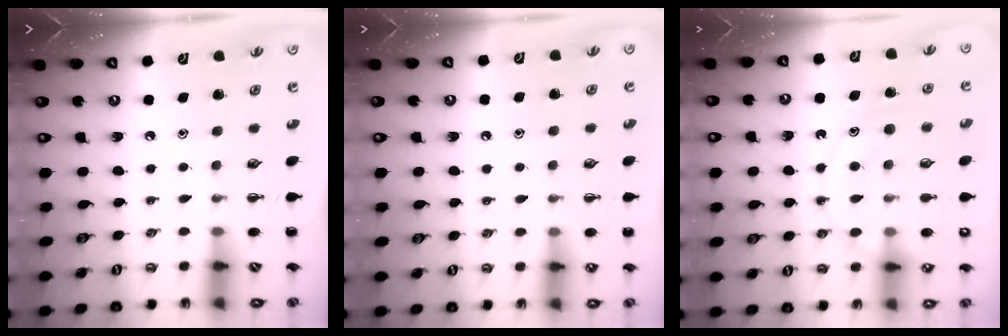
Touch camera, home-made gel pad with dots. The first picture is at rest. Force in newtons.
{"total": 7.0, "press": 6.6, "slide": 2.3}
{"total": 12.7, "press": 12.6, "slide": 1.0}